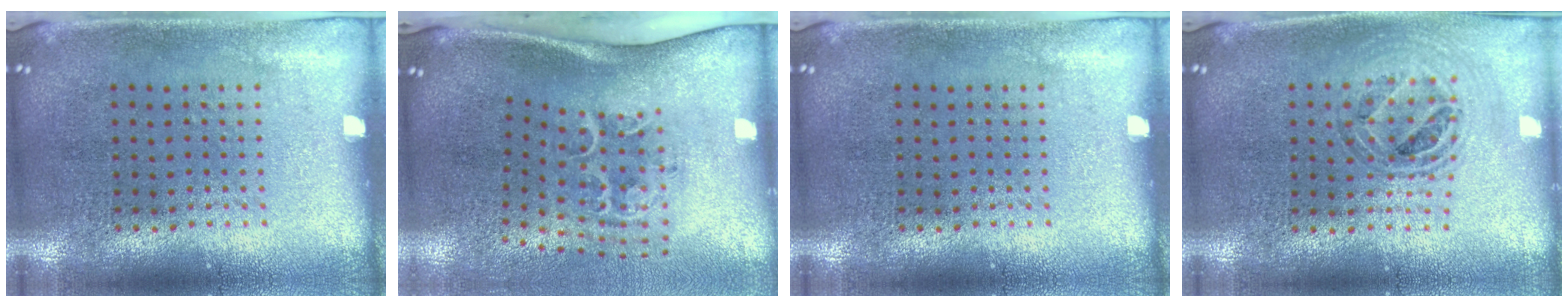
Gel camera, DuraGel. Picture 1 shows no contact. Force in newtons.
{"total": 2.2, "press": 1.4, "slide": 1.7}
{"total": 0.0}
{"total": 0.9, "press": 0.9, "slide": 0.1}